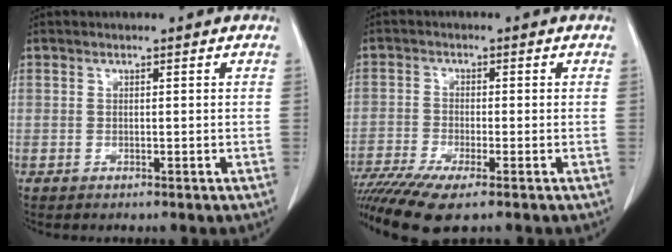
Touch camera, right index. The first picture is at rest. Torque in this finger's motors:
{"motor_torque": [1.10, -1.04, 0.47, 0.13]}